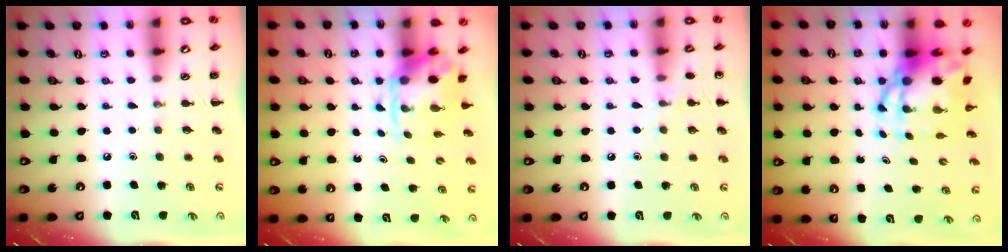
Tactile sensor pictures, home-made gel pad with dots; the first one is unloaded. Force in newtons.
{"total": 3.7, "press": 3.7, "slide": 0.8}
{"total": 5.4, "press": 5.2, "slide": 1.7}
{"total": 8.4, "press": 8.1, "slide": 2.1}